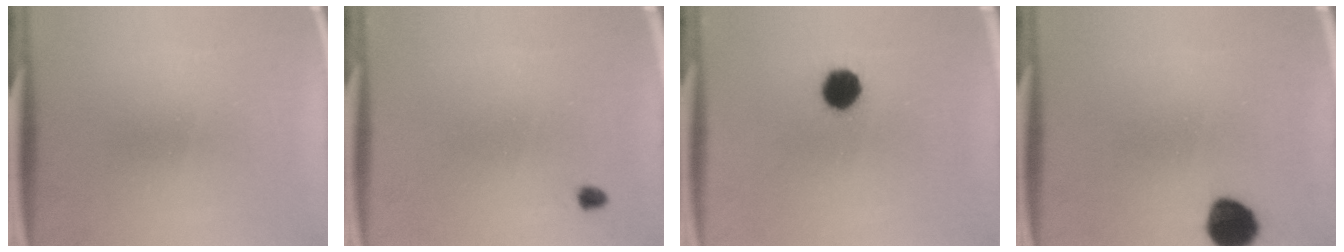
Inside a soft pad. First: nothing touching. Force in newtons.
{"total": 1.0}
{"total": 6.9}
{"total": 8.6}